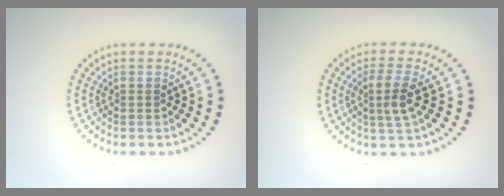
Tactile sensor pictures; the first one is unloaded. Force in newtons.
{"total": 2.7, "press": 2.4, "slide": 1.2}